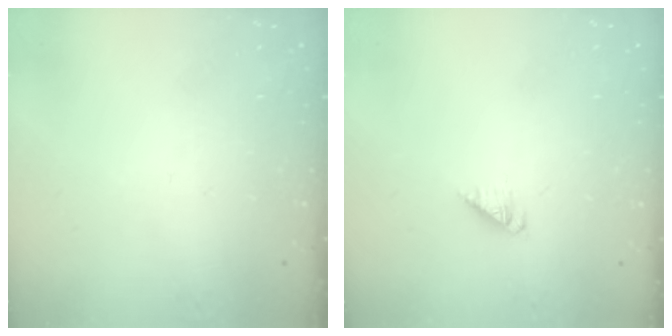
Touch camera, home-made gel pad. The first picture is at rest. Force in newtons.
{"total": 3.0, "press": 3.0, "slide": 0.4}